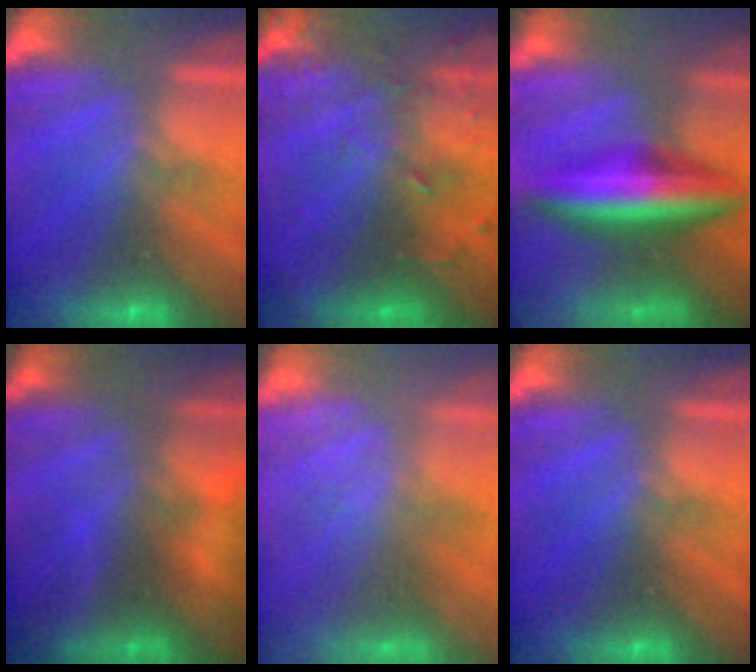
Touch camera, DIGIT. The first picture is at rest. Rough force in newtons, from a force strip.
{"total": 8.3}
{"total": 8.5}
{"total": 10.8}
{"total": 2.4}
{"total": 0.0}